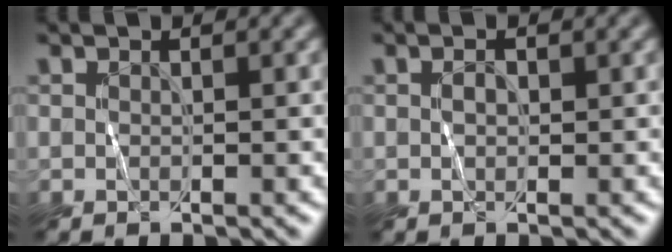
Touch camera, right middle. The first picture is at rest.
{"total": 0.9, "force": [-0.1, 0.4, 0.8], "torque": [-0.016, 0.002, 0.000]}